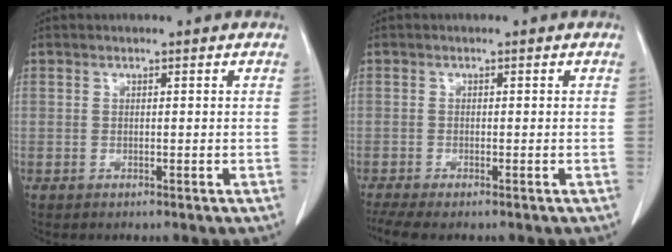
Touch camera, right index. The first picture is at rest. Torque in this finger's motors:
{"motor_torque": [0.34, -0.36, 0.21, 0.05]}